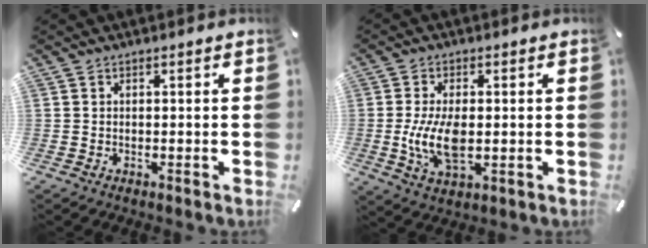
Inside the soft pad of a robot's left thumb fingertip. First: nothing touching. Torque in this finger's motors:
{"motor_torque": [1.15, 1.14, 1.14, 0.08, 0.32]}